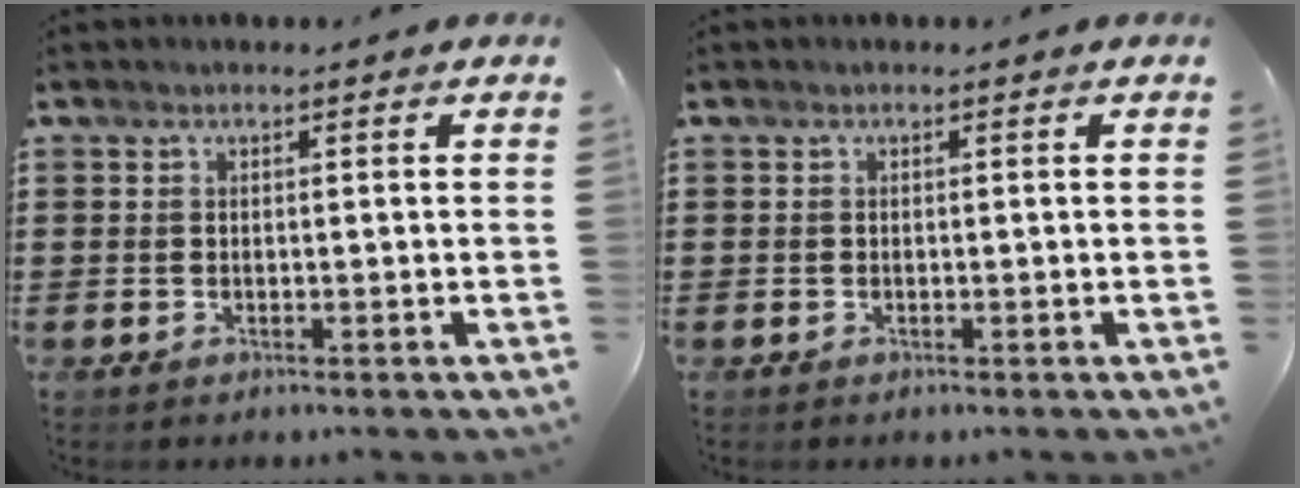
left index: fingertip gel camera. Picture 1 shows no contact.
{"total": 0.0}